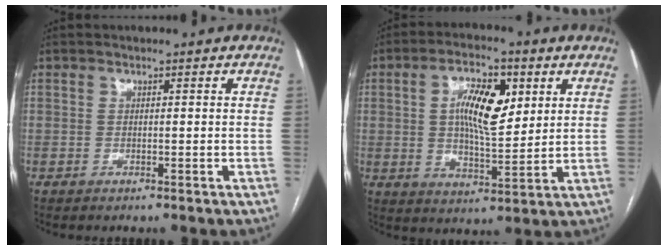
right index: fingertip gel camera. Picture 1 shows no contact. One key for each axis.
{"total": 10.7, "fx": 2.9, "fy": 3.9, "fz": 9.5, "tx": -0.169, "ty": 0.010, "tz": 0.049}